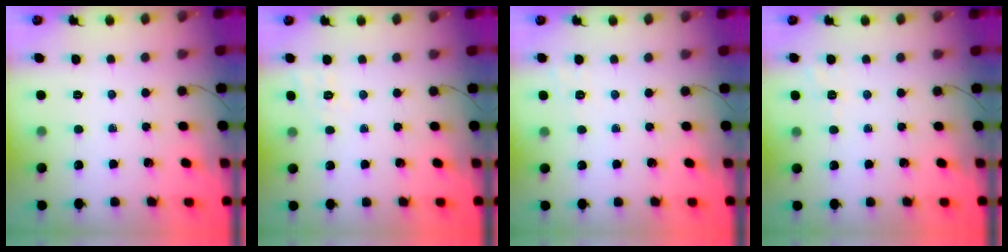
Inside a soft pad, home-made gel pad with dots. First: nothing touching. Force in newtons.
{"total": 7.4, "press": 7.1, "slide": 2.1}
{"total": 1.5, "press": 0.4, "slide": 1.4}
{"total": 2.3, "press": 1.8, "slide": 1.4}